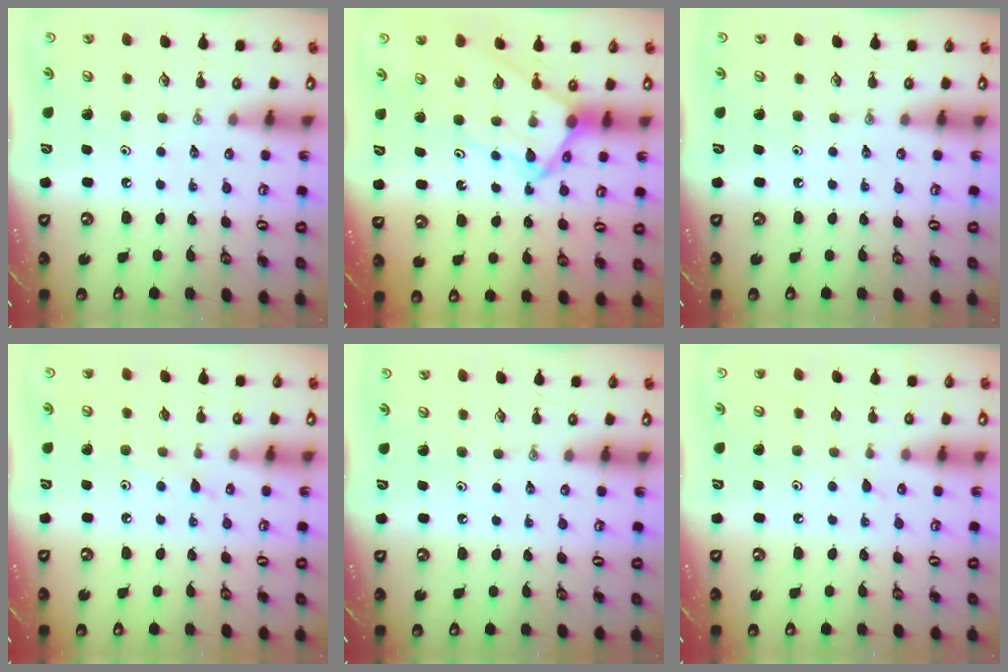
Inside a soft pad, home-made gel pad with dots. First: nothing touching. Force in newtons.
{"total": 7.7, "press": 7.6, "slide": 0.6}
{"total": 0.0}
{"total": 5.4, "press": 5.4, "slide": 0.7}
{"total": 0.0}
{"total": 6.8, "press": 6.8, "slide": 0.6}